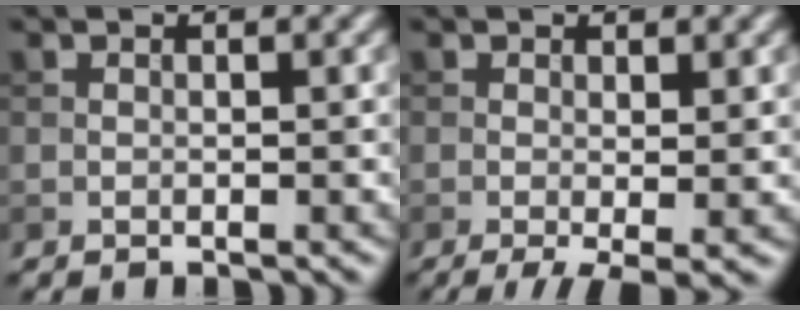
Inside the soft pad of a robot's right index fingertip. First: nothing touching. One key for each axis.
{"total": 3.1, "fx": -0.8, "fy": 0.7, "fz": 2.9, "tx": -0.050, "ty": -0.014, "tz": -0.015}